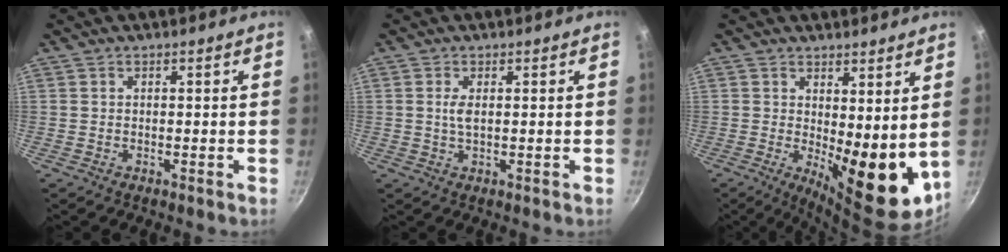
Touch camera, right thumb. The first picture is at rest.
{"total": 2.1, "force": [0.4, 0.8, 1.9], "torque": [-0.041, -0.001, 0.009]}
{"total": 12.2, "force": [1.5, 4.8, 11.1], "torque": [-0.121, -0.034, 0.031]}